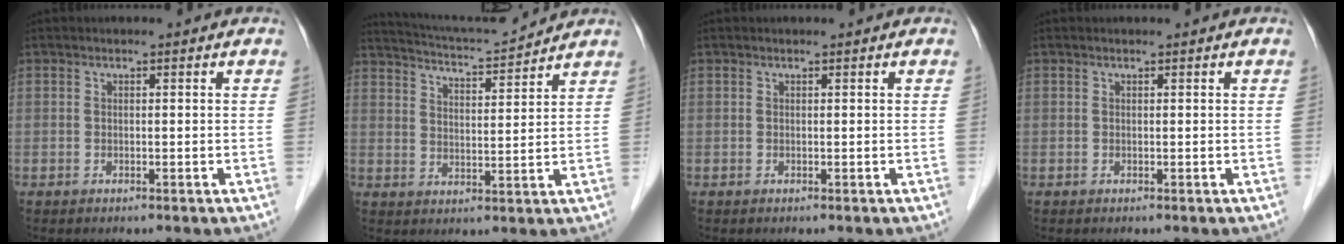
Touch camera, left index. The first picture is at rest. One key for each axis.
{"total": 10.3, "fx": 10.0, "fy": -0.5, "fz": 2.4, "tx": -0.053, "ty": 0.011, "tz": 0.163}
{"total": 0.0}
{"total": 0.0}